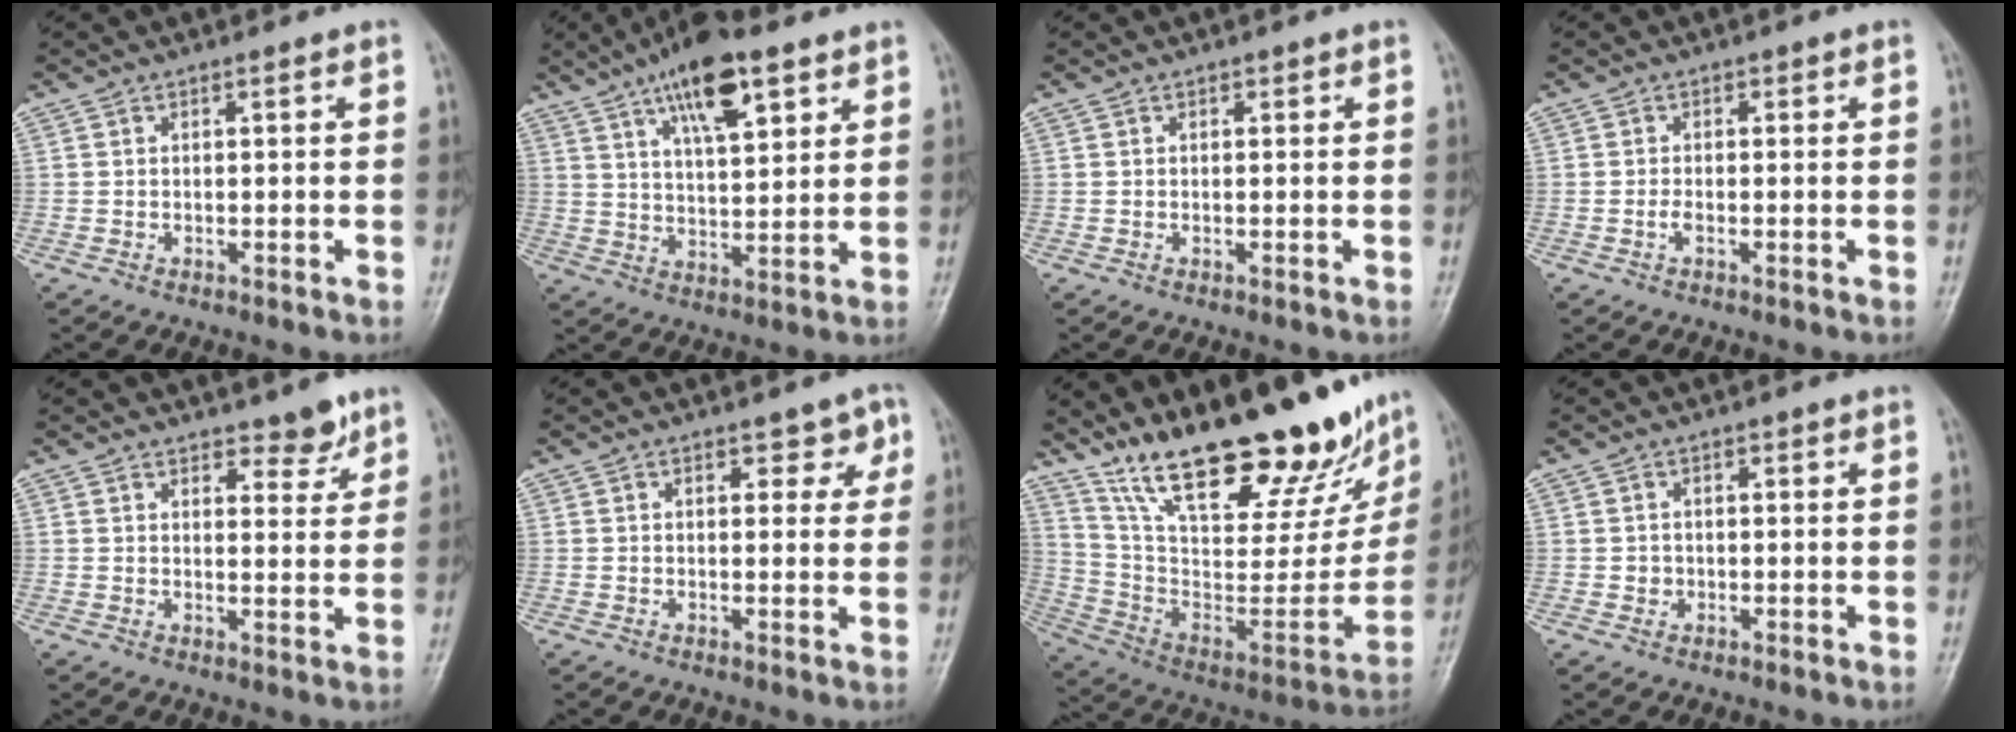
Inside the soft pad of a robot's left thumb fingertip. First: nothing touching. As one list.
[{"total": 13.4, "force": [7.5, 4.9, 10.0], "torque": [-0.143, -0.028, 0.124]}, {"total": 0.0}, {"total": 1.1, "force": [-0.4, 0.6, 0.8], "torque": [-0.015, 0.000, -0.010]}, {"total": 4.1, "force": [3.2, 1.7, 1.9], "torque": [-0.004, -0.023, 0.045]}, {"total": 3.1, "force": [1.4, 1.9, 2.0], "torque": [0.000, -0.004, 0.014]}, {"total": 31.9, "force": [23.0, 10.5, 19.4], "torque": [-0.276, -0.092, 0.368]}, {"total": 1.4, "force": [-0.1, 1.4, 0.2], "torque": [0.004, 0.004, -0.002]}]